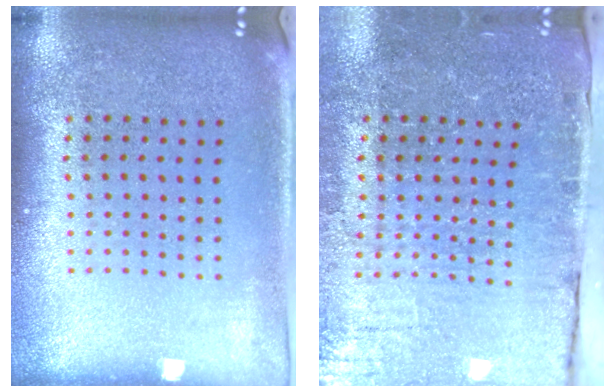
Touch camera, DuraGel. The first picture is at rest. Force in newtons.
{"total": 4.3, "press": 4.1, "slide": 1.2}